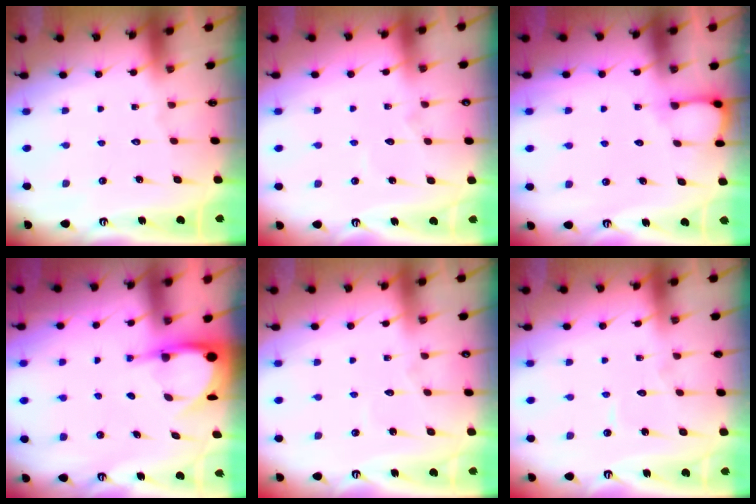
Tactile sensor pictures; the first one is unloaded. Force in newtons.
{"total": 3.7, "press": 3.7, "slide": 0.4}
{"total": 3.2, "press": 3.1, "slide": 0.4}
{"total": 5.4, "press": 5.4, "slide": 0.6}
{"total": 3.1, "press": 3.1, "slide": 0.4}
{"total": 4.2, "press": 4.2, "slide": 0.4}